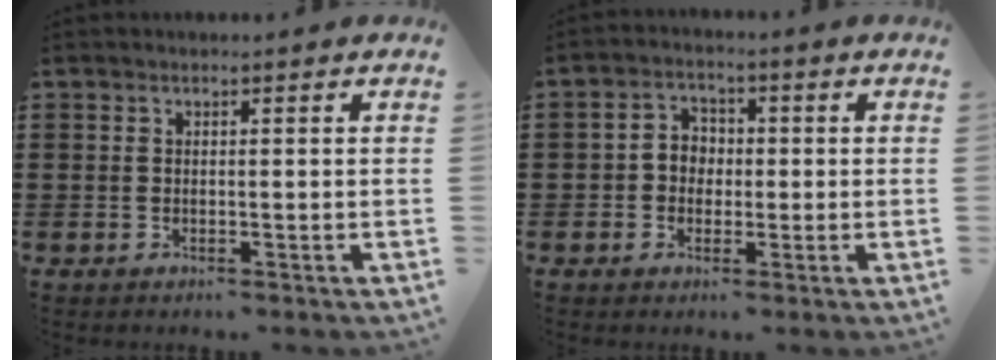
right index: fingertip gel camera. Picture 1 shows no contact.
{"total": 3.4, "force": [-0.8, 3.1, 1.4], "torque": [-0.037, 0.010, -0.019]}